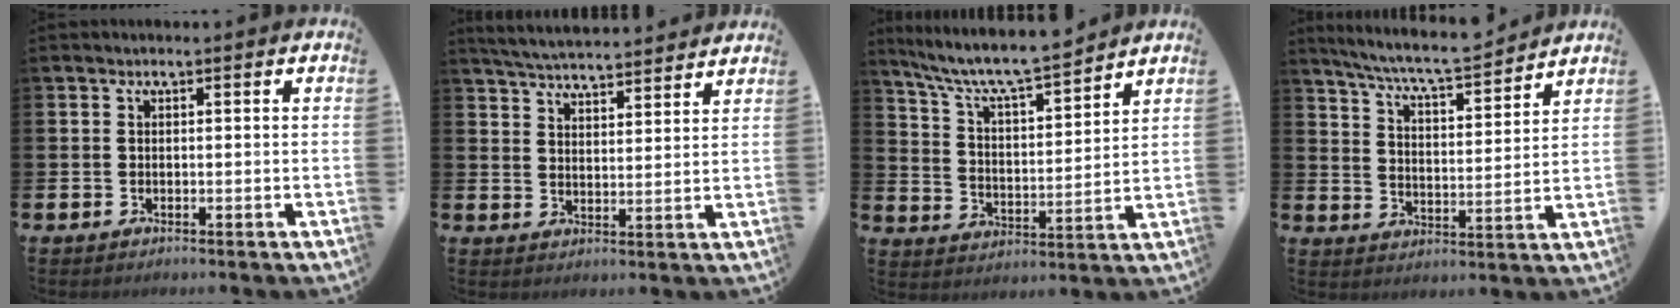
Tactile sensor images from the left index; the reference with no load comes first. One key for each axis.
{"total": 5.3, "fx": 5.3, "fy": 0.2, "fz": 0.5, "tx": -0.027, "ty": -0.035, "tz": 0.093}
{"total": 8.1, "fx": 7.5, "fy": 0.7, "fz": 2.7, "tx": -0.084, "ty": -0.057, "tz": 0.129}
{"total": 7.1, "fx": 6.8, "fy": 0.1, "fz": 2.0, "tx": -0.064, "ty": -0.049, "tz": 0.116}